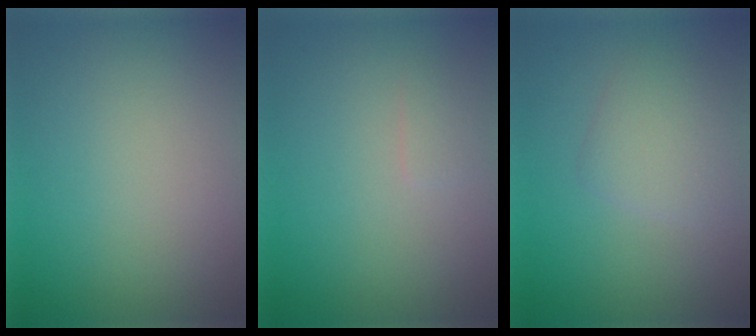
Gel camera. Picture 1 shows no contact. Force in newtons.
{"total": 0.8, "press": 0.8, "slide": 0.1}
{"total": 2.7, "press": 2.7, "slide": 0.0}